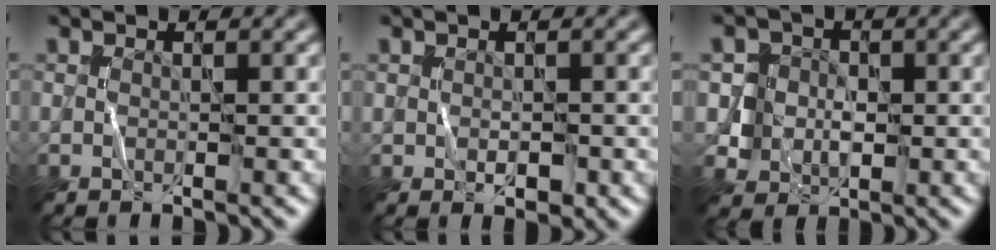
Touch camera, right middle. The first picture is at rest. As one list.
[{"total": 0.6, "force": [0.0, 0.6, 0.2], "torque": [0.001, -0.001, 0.004]}, {"total": 3.4, "force": [0.0, 3.4, 0.4], "torque": [0.006, 0.006, -0.014]}]